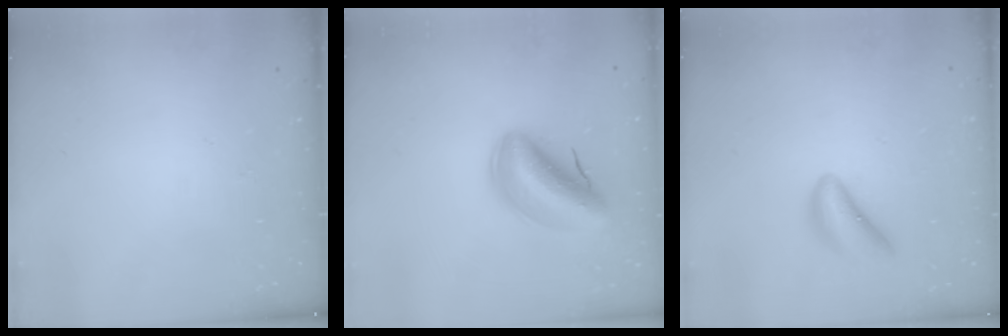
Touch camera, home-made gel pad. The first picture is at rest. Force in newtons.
{"total": 10.5, "press": 9.9, "slide": 3.4}
{"total": 8.4, "press": 8.3, "slide": 0.9}